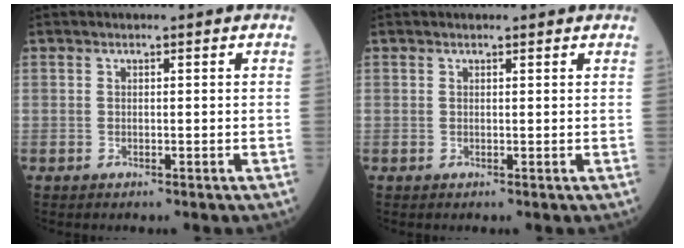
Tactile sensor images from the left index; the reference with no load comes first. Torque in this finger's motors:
{"motor_torque": [-0.14, -0.02, -0.55, -0.21]}